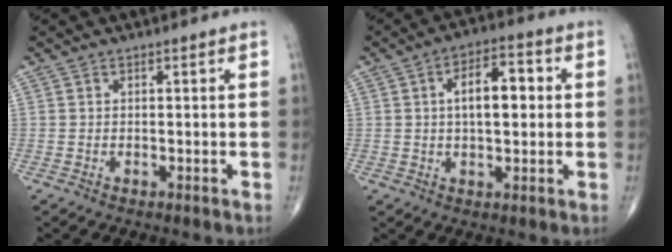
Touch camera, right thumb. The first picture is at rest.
{"total": 9.3, "force": [1.3, 4.5, 8.0], "torque": [-0.112, 0.014, 0.015]}